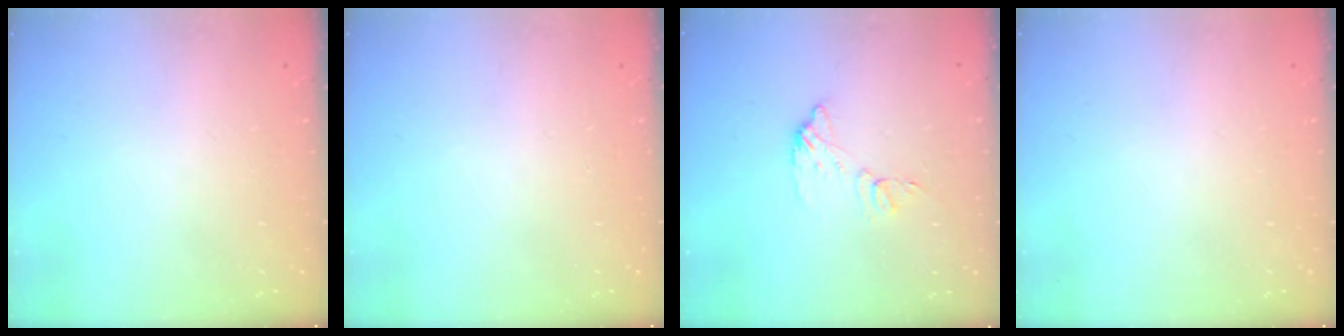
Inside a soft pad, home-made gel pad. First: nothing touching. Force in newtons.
{"total": 0.0}
{"total": 8.1, "press": 8.1, "slide": 0.1}
{"total": 0.0}